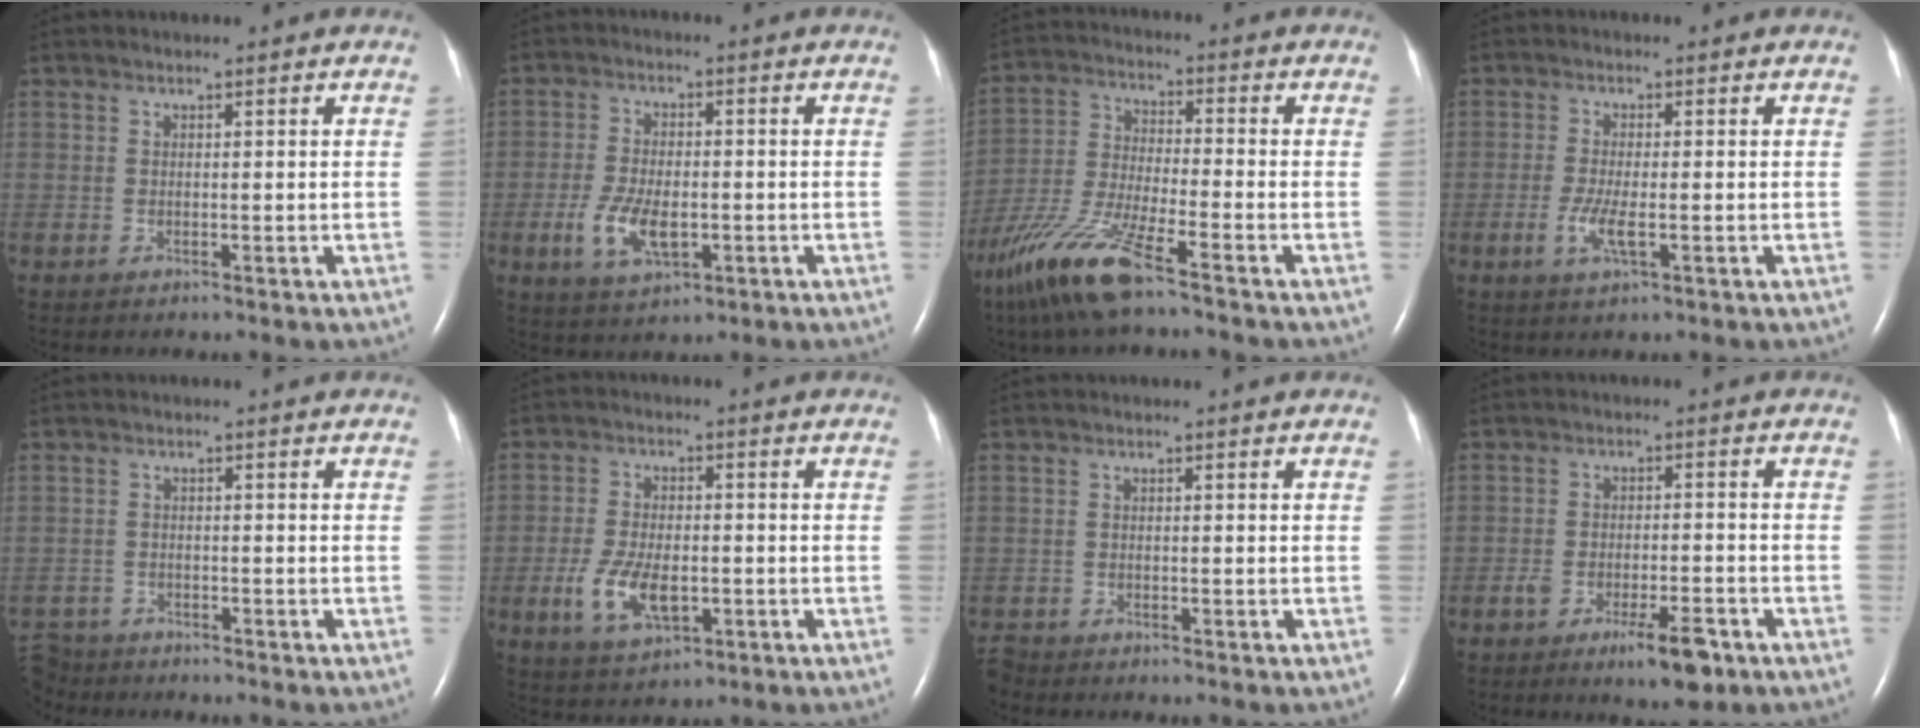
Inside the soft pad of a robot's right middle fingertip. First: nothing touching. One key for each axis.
{"total": 7.1, "fx": -2.1, "fy": 3.2, "fz": 6.0, "tx": -0.127, "ty": -0.005, "tz": -0.030}
{"total": 12.0, "fx": -8.3, "fy": 0.7, "fz": 8.7, "tx": -0.194, "ty": -0.033, "tz": -0.161}
{"total": 3.7, "fx": -1.1, "fy": 0.7, "fz": 3.4, "tx": -0.080, "ty": -0.007, "tz": -0.020}
{"total": 5.1, "fx": -4.8, "fy": 1.8, "fz": -0.2, "tx": 0.002, "ty": -0.007, "tz": -0.089}
{"total": 7.9, "fx": -2.3, "fy": 3.7, "fz": 6.5, "tx": -0.141, "ty": -0.004, "tz": -0.035}
{"total": 1.7, "fx": -1.7, "fy": 0.3, "fz": -0.1, "tx": 0.004, "ty": -0.008, "tz": -0.030}
{"total": 6.5, "fx": -3.9, "fy": 1.7, "fz": 4.9, "tx": -0.082, "ty": -0.004, "tz": -0.057}